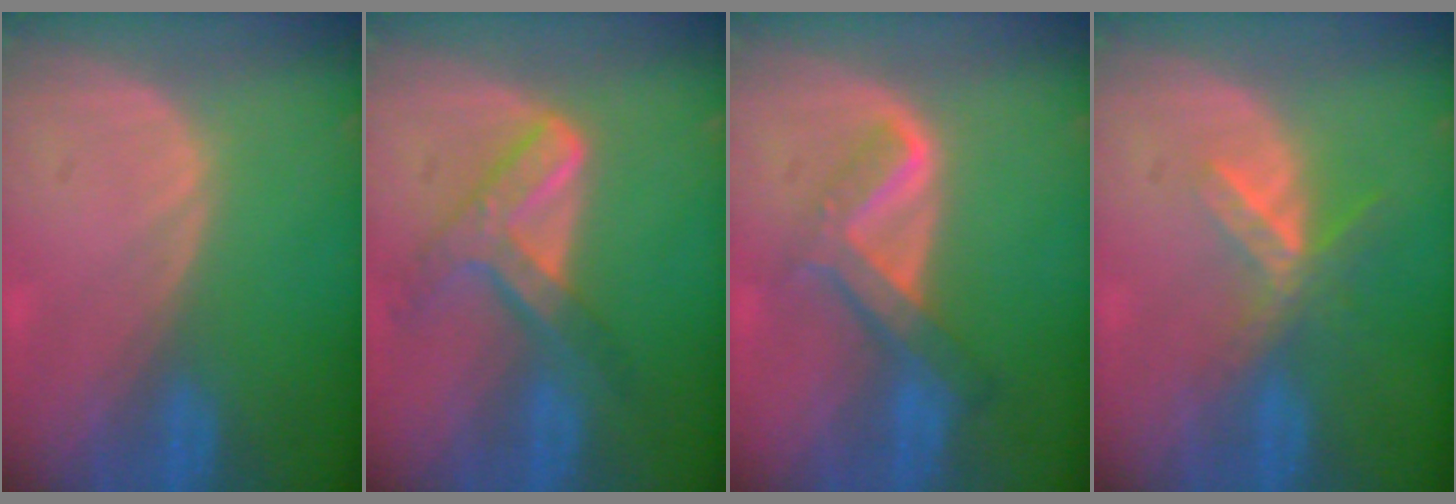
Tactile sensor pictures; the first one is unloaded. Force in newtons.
{"total": 7.2, "press": 6.2, "slide": 3.8}
{"total": 6.8, "press": 5.7, "slide": 3.7}
{"total": 5.6, "press": 4.9, "slide": 2.7}